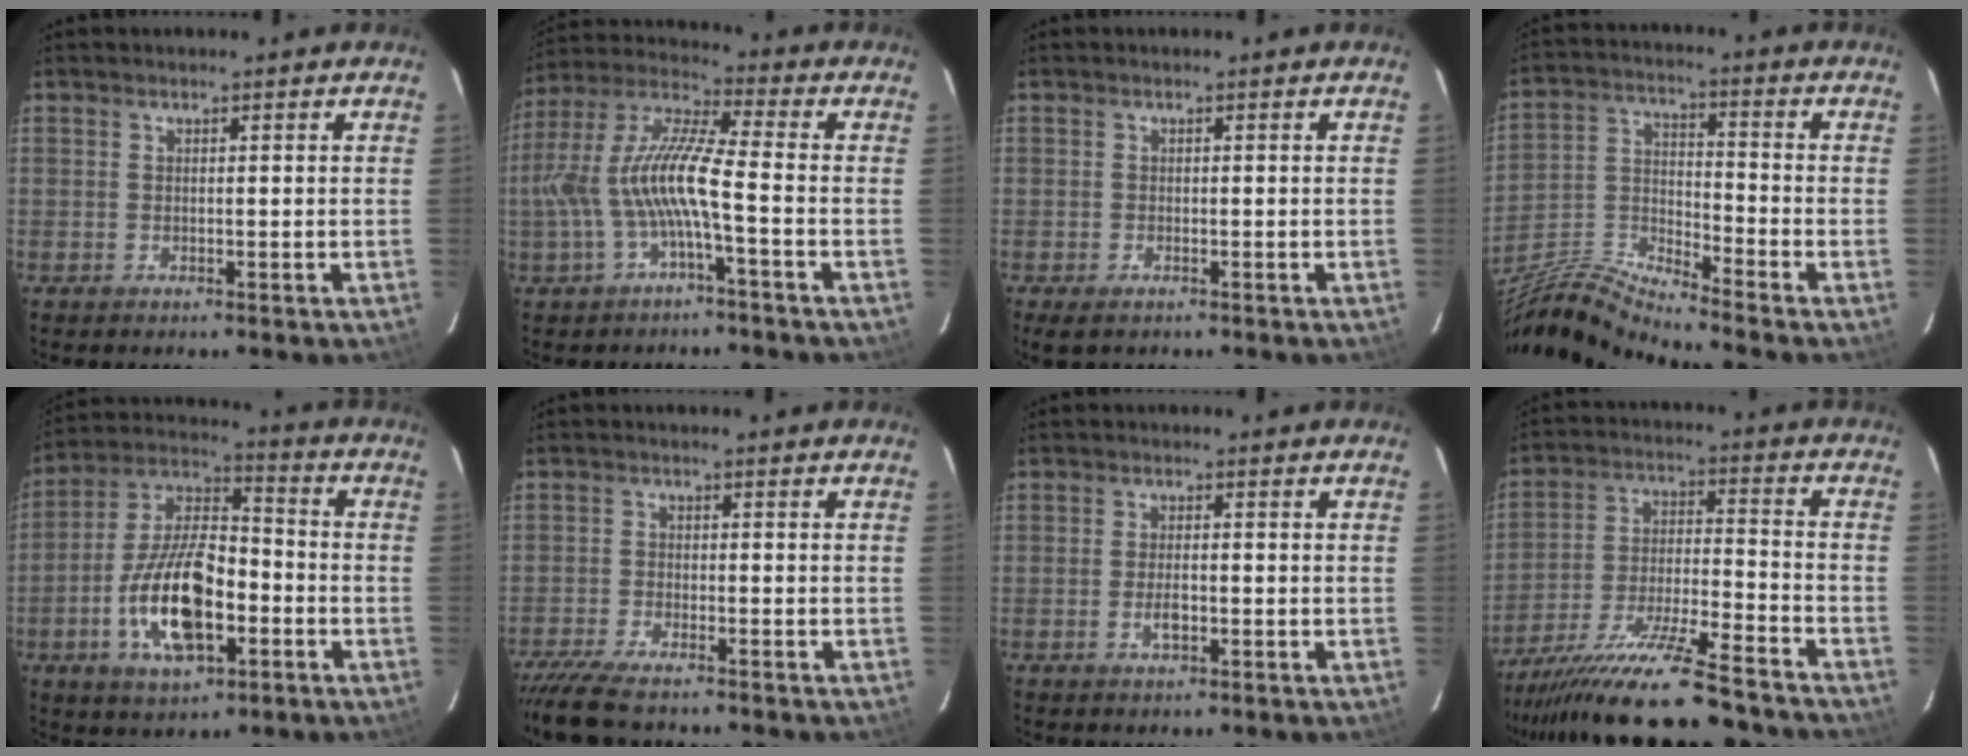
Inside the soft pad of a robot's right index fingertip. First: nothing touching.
{"total": 12.1, "force": [-2.9, 1.7, 11.6], "torque": [-0.238, 0.008, -0.053]}
{"total": 2.4, "force": [-1.5, 1.2, 1.4], "torque": [-0.025, -0.010, -0.025]}
{"total": 11.6, "force": [-10.1, -0.2, 5.6], "torque": [-0.129, -0.009, -0.204]}
{"total": 17.0, "force": [-5.5, 7.8, 14.0], "torque": [-0.284, 0.005, -0.097]}
{"total": 6.8, "force": [-5.9, 1.1, 3.0], "torque": [-0.082, -0.028, -0.110]}
{"total": 2.8, "force": [-1.0, 1.1, 2.3], "torque": [-0.045, -0.001, -0.017]}
{"total": 21.0, "force": [-18.1, 1.7, 10.6], "torque": [-0.207, -0.048, -0.290]}